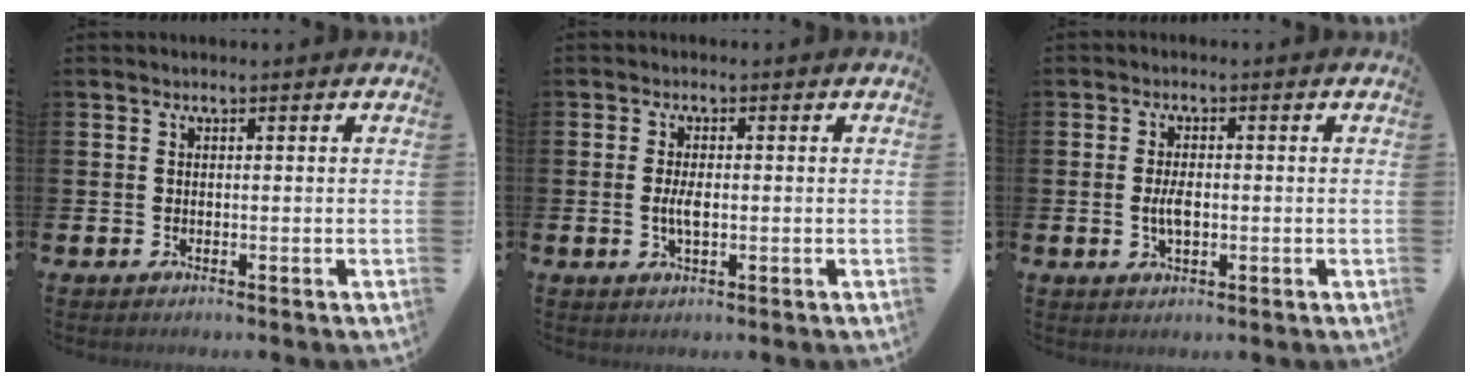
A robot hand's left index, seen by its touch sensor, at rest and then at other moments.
{"total": 3.0, "force": [-0.1, 1.3, 2.7], "torque": [-0.041, -0.002, -0.005]}
{"total": 3.2, "force": [-0.2, 1.6, 2.8], "torque": [-0.043, -0.001, -0.007]}